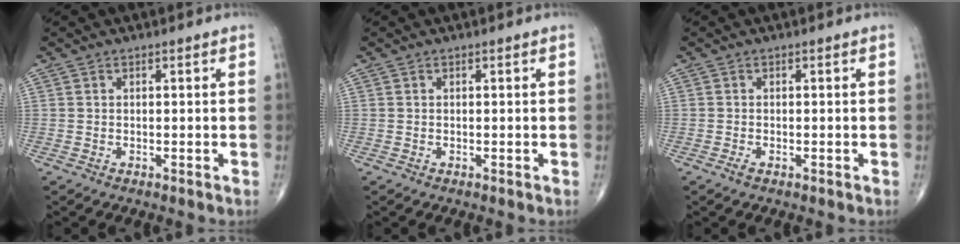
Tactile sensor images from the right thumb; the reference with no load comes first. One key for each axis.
{"total": 0.0}
{"total": 0.9, "fx": -0.5, "fy": 0.4, "fz": 0.6, "tx": -0.018, "ty": -0.001, "tz": -0.010}